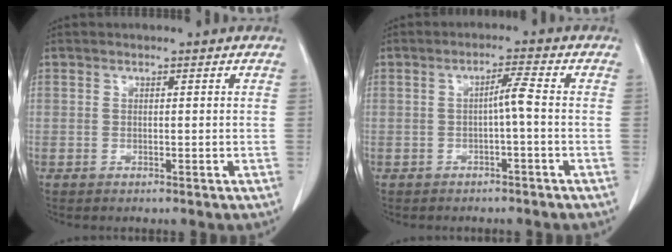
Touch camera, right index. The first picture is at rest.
{"total": 2.8, "force": [-0.6, -0.2, 2.7], "torque": [-0.046, 0.005, -0.010]}